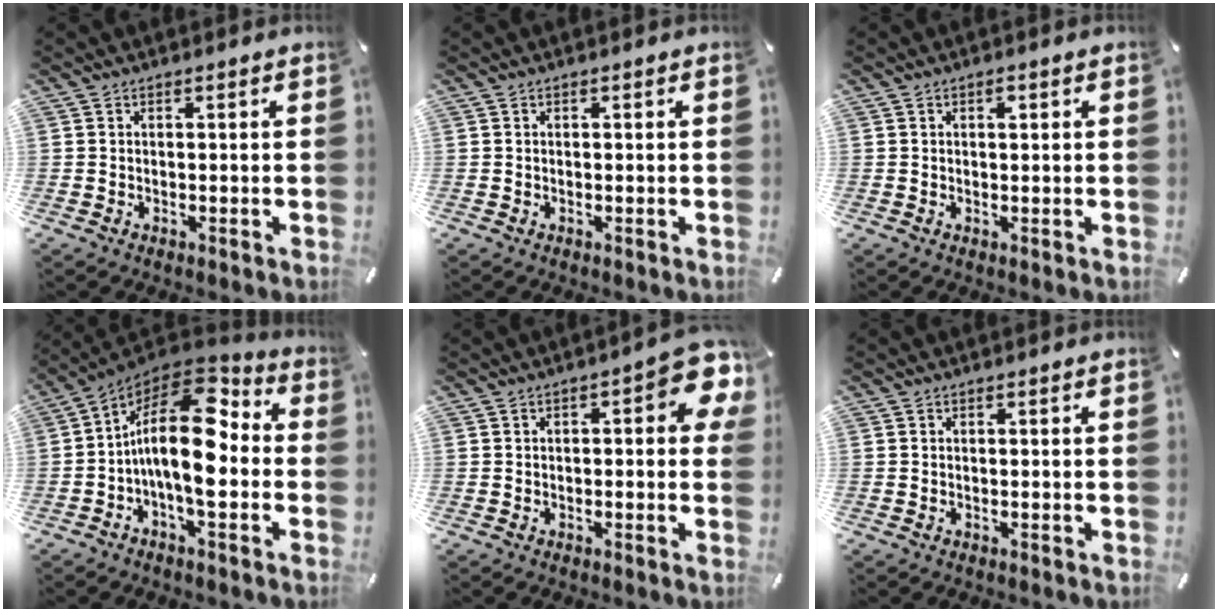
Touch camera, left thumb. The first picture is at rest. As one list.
[{"total": 0.0}, {"total": 1.3, "force": [0.5, 0.6, 1.1], "torque": [-0.014, 0.001, 0.005]}, {"total": 18.2, "force": [0.0, 8.3, 16.1], "torque": [-0.316, -0.015, -0.005]}, {"total": 9.1, "force": [2.0, 3.5, 8.2], "torque": [-0.091, -0.017, 0.031]}, {"total": 0.0}]